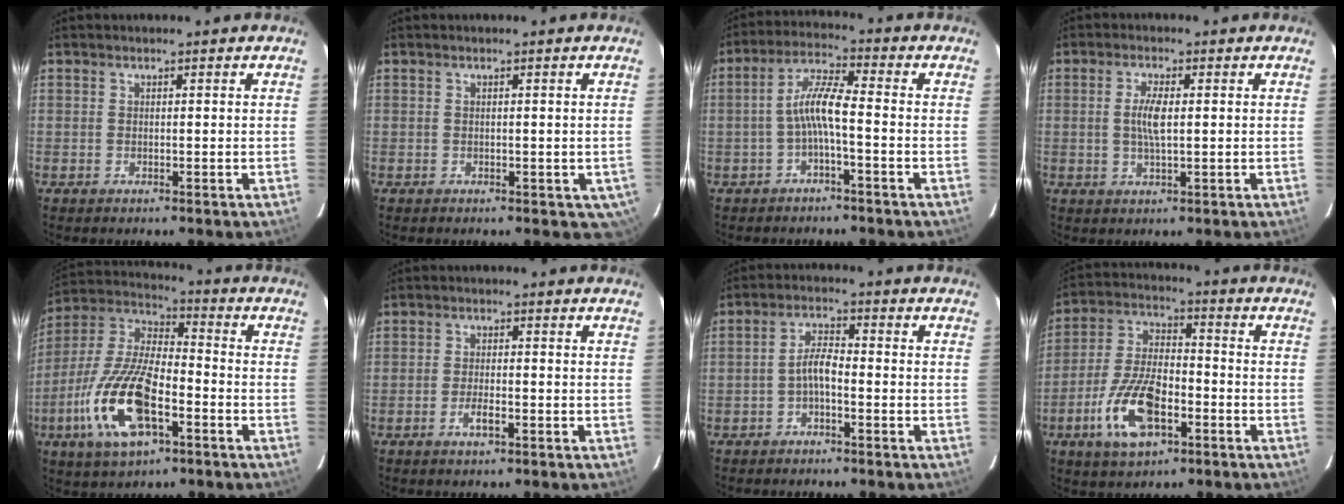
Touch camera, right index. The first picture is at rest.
{"total": 2.5, "force": [-0.5, 2.0, 1.3], "torque": [-0.007, 0.003, 0.002]}
{"total": 6.0, "force": [-2.0, 0.6, 5.6], "torque": [-0.126, 0.016, -0.039]}
{"total": 4.1, "force": [0.2, 1.1, 4.0], "torque": [-0.077, 0.000, 0.006]}
{"total": 18.7, "force": [-7.3, 7.5, 15.4], "torque": [-0.332, -0.013, -0.142]}
{"total": 3.0, "force": [-1.6, 0.7, 2.4], "torque": [-0.054, -0.001, -0.031]}
{"total": 3.5, "force": [-1.8, 1.0, 2.8], "torque": [-0.057, 0.012, -0.036]}
{"total": 13.8, "force": [-6.0, 6.3, 10.8], "torque": [-0.230, -0.002, -0.108]}